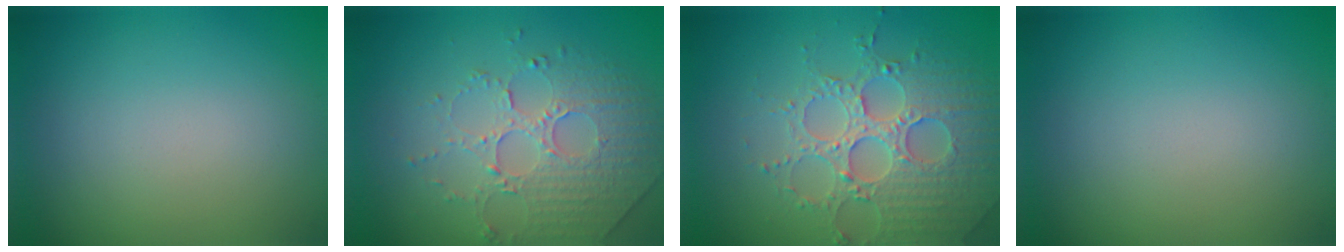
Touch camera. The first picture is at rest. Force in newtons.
{"total": 5.1, "press": 3.5, "slide": 3.7}
{"total": 4.7, "press": 4.7, "slide": 0.7}
{"total": 0.0}